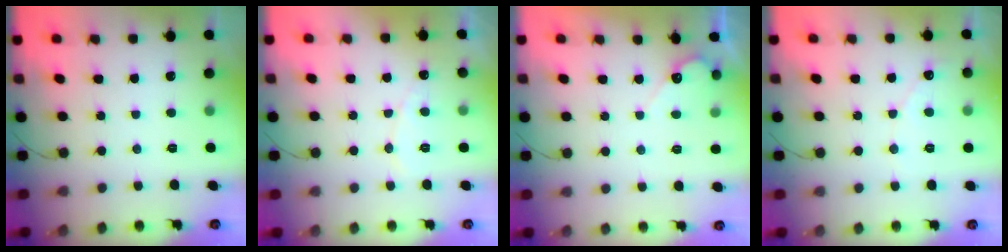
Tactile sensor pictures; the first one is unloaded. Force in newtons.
{"total": 5.3, "press": 5.3, "slide": 0.1}
{"total": 3.7, "press": 3.7, "slide": 0.2}
{"total": 2.3, "press": 2.3, "slide": 0.1}